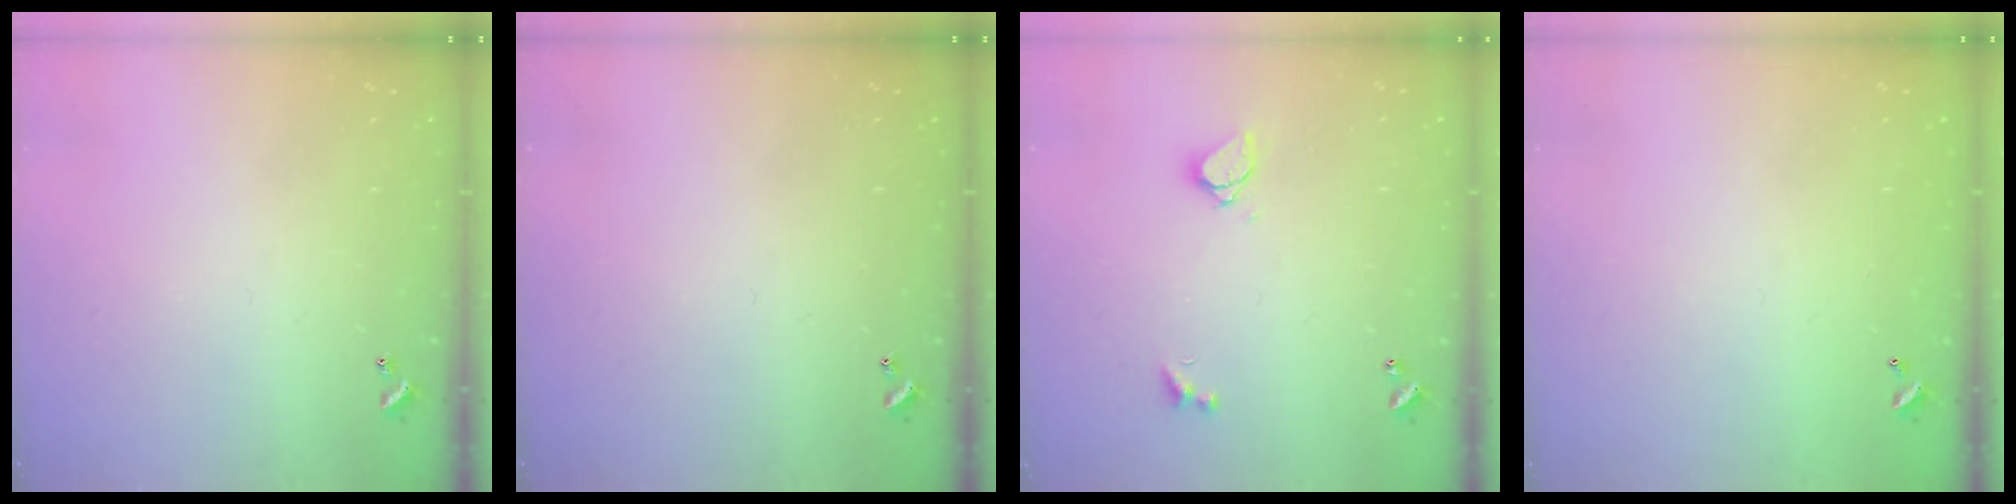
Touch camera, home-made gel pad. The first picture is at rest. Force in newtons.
{"total": 0.0}
{"total": 1.6, "press": 1.5, "slide": 0.5}
{"total": 2.9, "press": 2.9, "slide": 0.1}